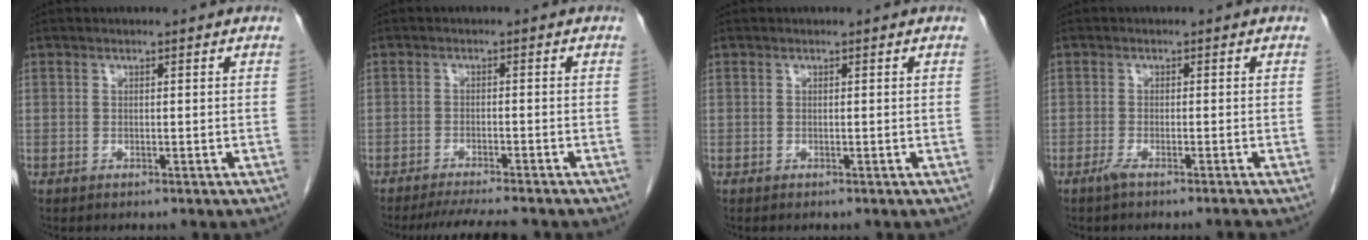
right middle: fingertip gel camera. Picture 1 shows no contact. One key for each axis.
{"total": 7.7, "fx": -6.9, "fy": 0.3, "fz": 3.4, "tx": -0.045, "ty": -0.017, "tz": -0.106}
{"total": 0.0}
{"total": 2.3, "fx": -1.9, "fy": -0.4, "fz": 1.3, "tx": -0.025, "ty": -0.002, "tz": -0.037}